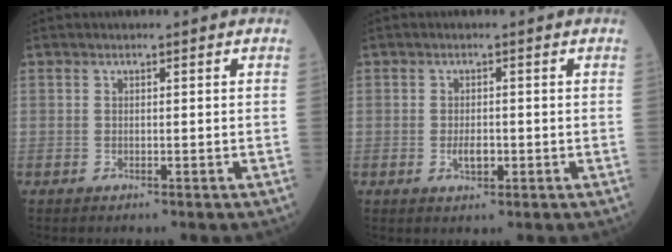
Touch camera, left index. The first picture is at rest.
{"total": 2.1, "force": [-0.6, 1.0, 1.8], "torque": [-0.035, -0.001, -0.006]}